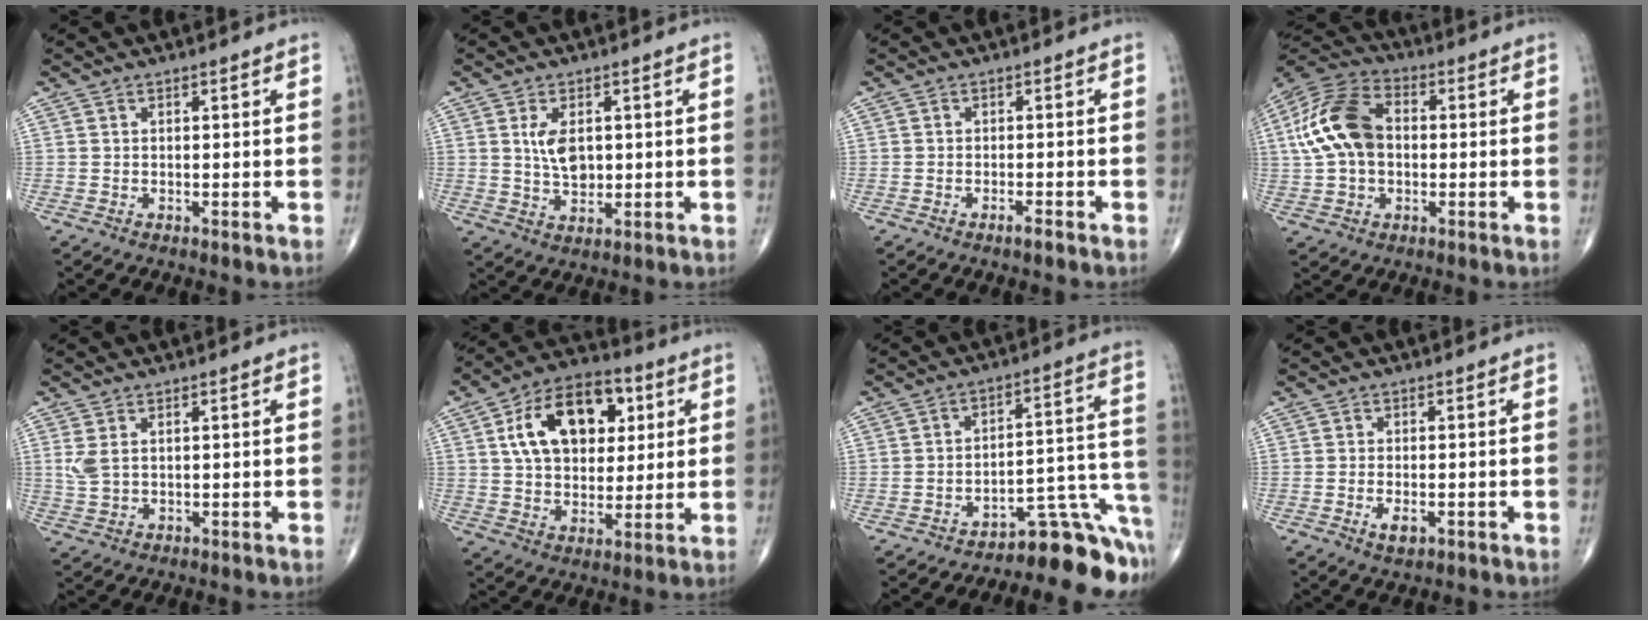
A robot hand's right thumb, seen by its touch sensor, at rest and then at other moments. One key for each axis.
{"total": 5.5, "fx": 1.0, "fy": 3.3, "fz": 4.4, "tx": -0.071, "ty": -0.008, "tz": 0.023}
{"total": 1.5, "fx": -1.1, "fy": 0.3, "fz": 1.0, "tx": -0.022, "ty": 0.000, "tz": -0.021}
{"total": 15.0, "fx": 0.9, "fy": 10.0, "fz": 11.1, "tx": -0.214, "ty": 0.029, "tz": 0.007}
{"total": 3.2, "fx": 1.0, "fy": 1.8, "fz": 2.4, "tx": -0.057, "ty": 0.000, "tz": 0.030}
{"total": 17.8, "fx": 5.4, "fy": 11.3, "fz": 12.7, "tx": -0.173, "ty": 0.003, "tz": 0.088}
{"total": 12.2, "fx": -11.0, "fy": 2.6, "fz": 4.5, "tx": -0.004, "ty": 0.126, "tz": -0.154}
{"total": 2.6, "fx": -1.0, "fy": 1.3, "fz": 2.1, "tx": -0.033, "ty": 0.000, "tz": -0.014}